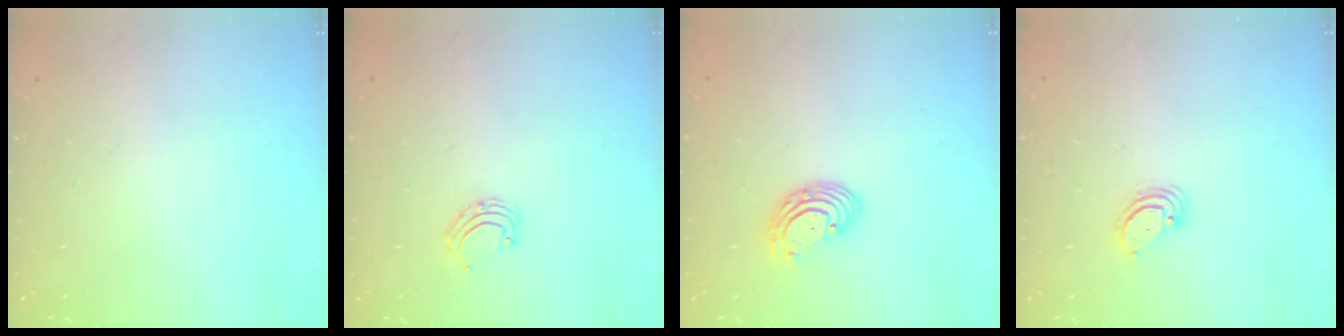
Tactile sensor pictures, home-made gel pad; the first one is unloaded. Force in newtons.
{"total": 4.1, "press": 4.1, "slide": 0.4}
{"total": 5.2, "press": 5.2, "slide": 0.5}
{"total": 2.9, "press": 2.9, "slide": 0.3}